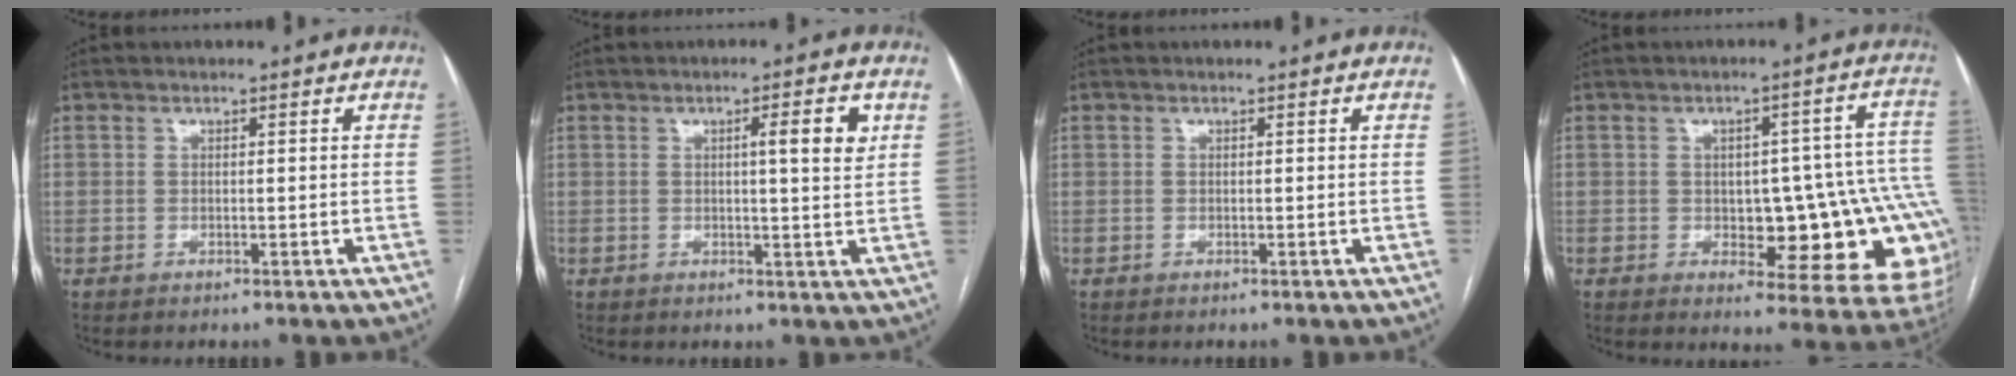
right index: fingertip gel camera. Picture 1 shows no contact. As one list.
[{"total": 4.5, "force": [1.4, 0.4, 4.3], "torque": [-0.061, 0.000, 0.018]}, {"total": 0.0}, {"total": 16.5, "force": [-2.5, 5.9, 15.3], "torque": [-0.107, 0.034, -0.011]}]